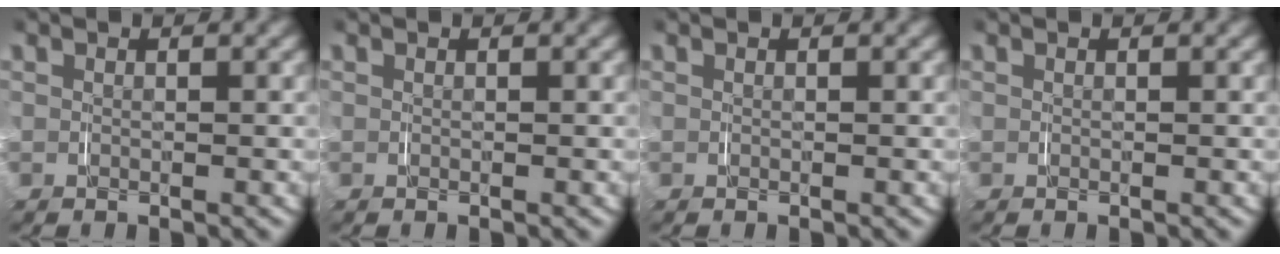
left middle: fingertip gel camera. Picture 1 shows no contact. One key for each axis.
{"total": 0.0}
{"total": 0.0}
{"total": 0.0}